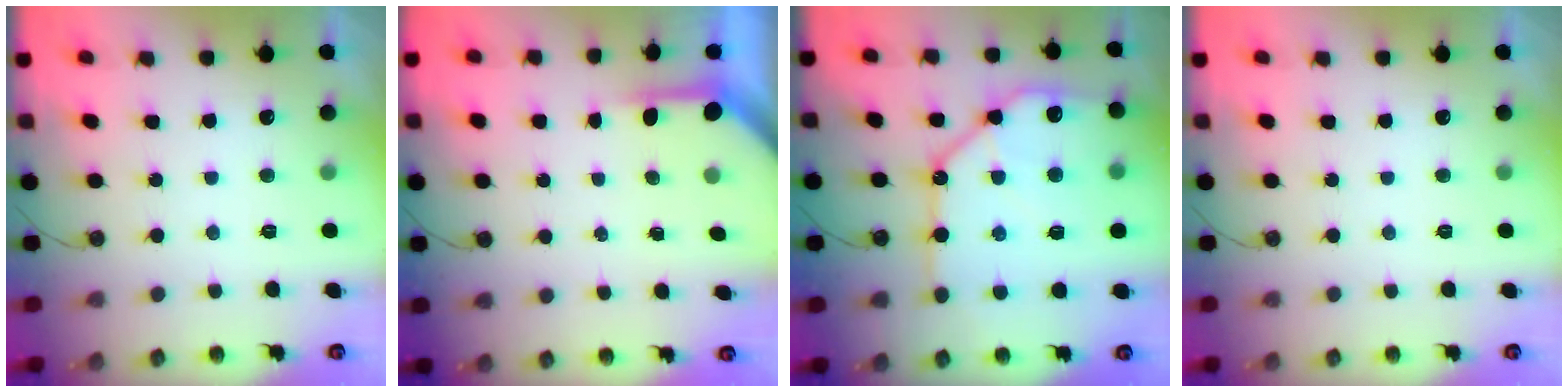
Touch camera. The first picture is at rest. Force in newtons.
{"total": 4.0, "press": 4.0, "slide": 0.3}
{"total": 18.7, "press": 18.6, "slide": 2.0}
{"total": 0.0}